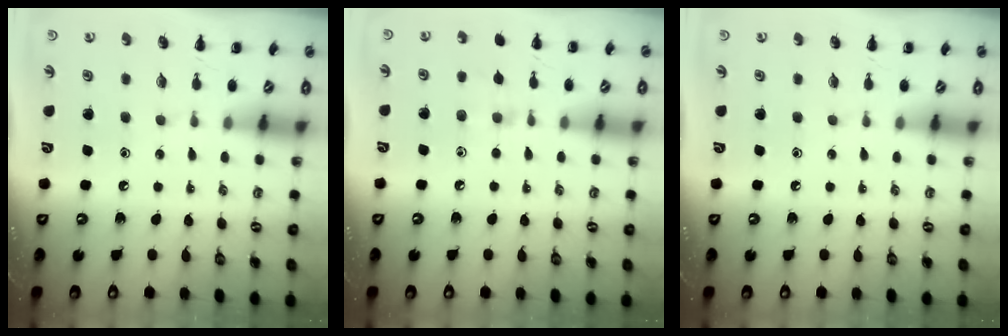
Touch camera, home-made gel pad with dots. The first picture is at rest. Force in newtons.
{"total": 5.5, "press": 5.2, "slide": 1.7}
{"total": 0.0}